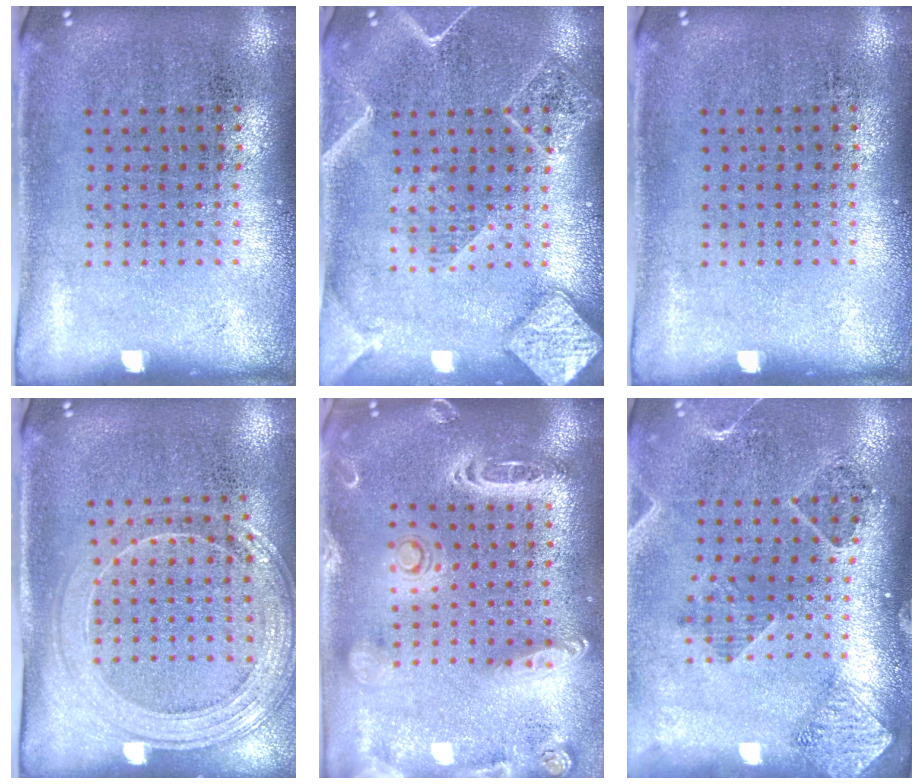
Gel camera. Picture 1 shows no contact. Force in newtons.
{"total": 2.1, "press": 2.1, "slide": 0.3}
{"total": 0.0}
{"total": 1.6, "press": 1.5, "slide": 0.4}
{"total": 2.5, "press": 2.2, "slide": 1.1}
{"total": 1.5, "press": 1.5, "slide": 0.3}